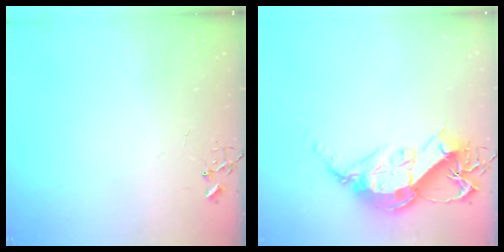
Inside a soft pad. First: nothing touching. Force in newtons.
{"total": 15.7, "press": 15.6, "slide": 1.4}